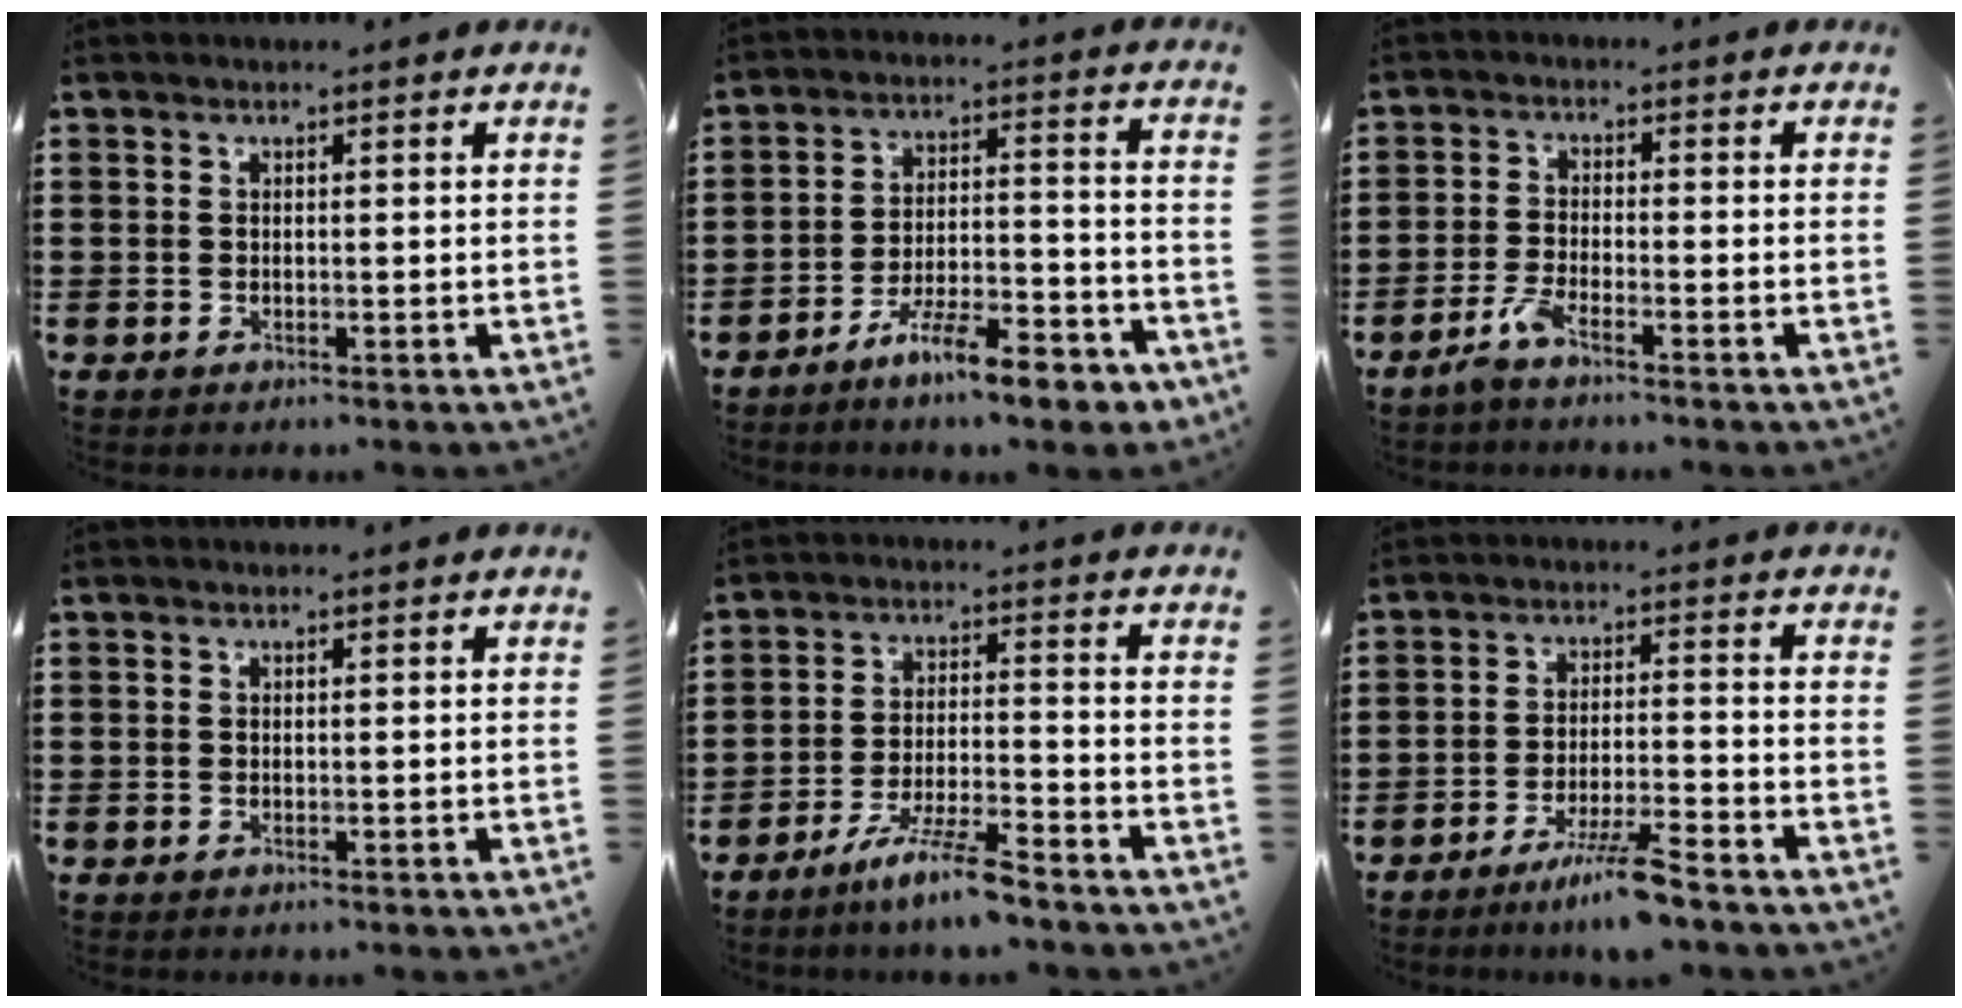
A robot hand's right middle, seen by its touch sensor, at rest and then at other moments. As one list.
[{"total": 10.0, "force": [-7.8, 1.8, 5.9], "torque": [-0.095, 0.020, -0.144]}, {"total": 3.3, "force": [-2.4, 0.4, 2.2], "torque": [-0.061, -0.002, -0.050]}, {"total": 0.0}, {"total": 7.2, "force": [-5.8, 0.1, 4.3], "torque": [-0.086, -0.008, -0.108]}, {"total": 6.1, "force": [-4.8, 0.0, 3.7], "torque": [-0.079, -0.013, -0.090]}]